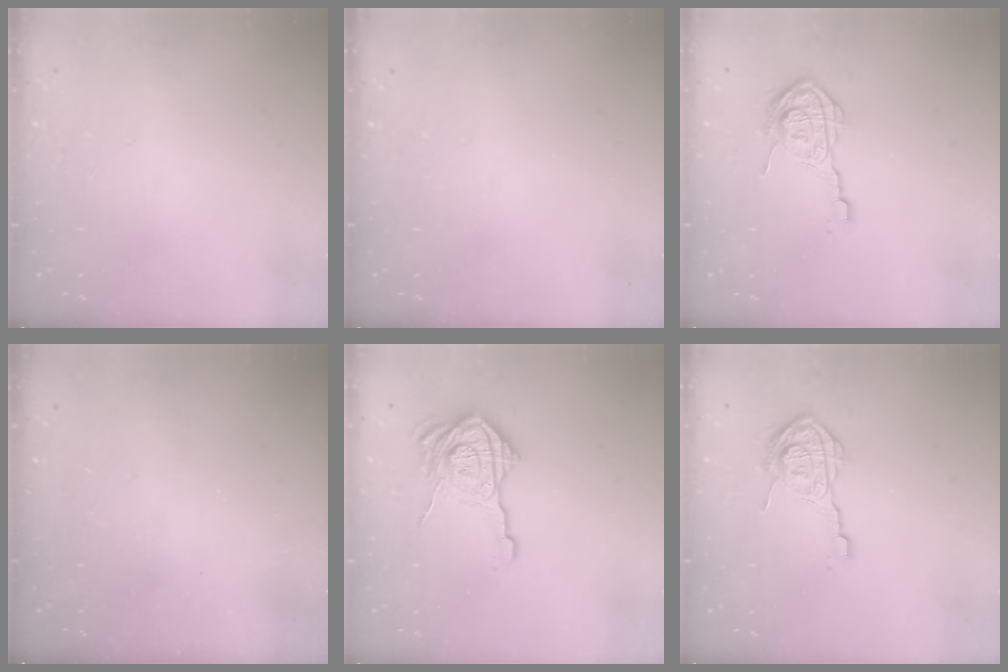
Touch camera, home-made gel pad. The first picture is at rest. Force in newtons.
{"total": 0.0}
{"total": 14.0, "press": 14.0, "slide": 0.6}
{"total": 2.2, "press": 2.1, "slide": 0.7}
{"total": 17.6, "press": 17.5, "slide": 1.1}
{"total": 14.0, "press": 14.0, "slide": 0.6}